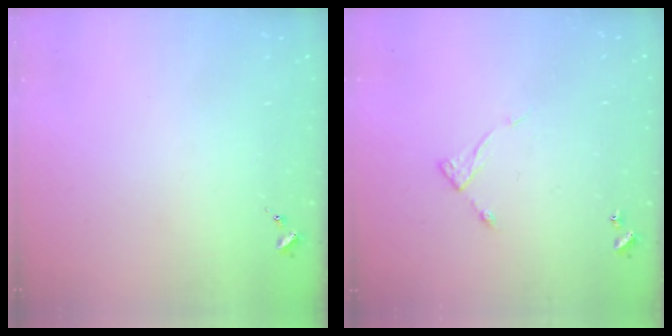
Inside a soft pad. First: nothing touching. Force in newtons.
{"total": 5.4, "press": 5.4, "slide": 0.4}